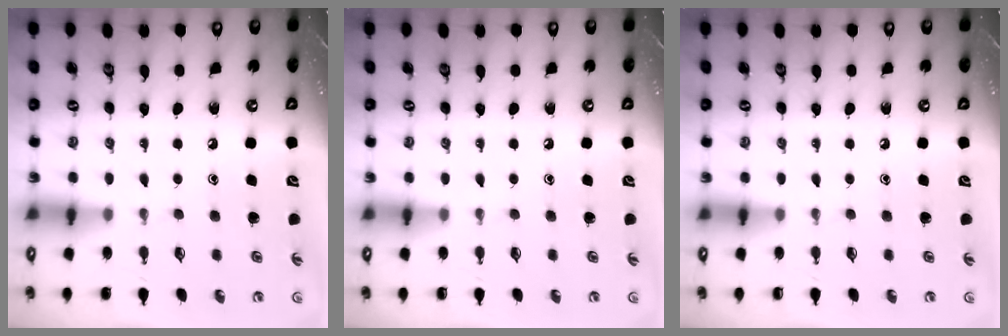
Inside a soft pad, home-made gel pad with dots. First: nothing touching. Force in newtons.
{"total": 0.0}
{"total": 0.0}